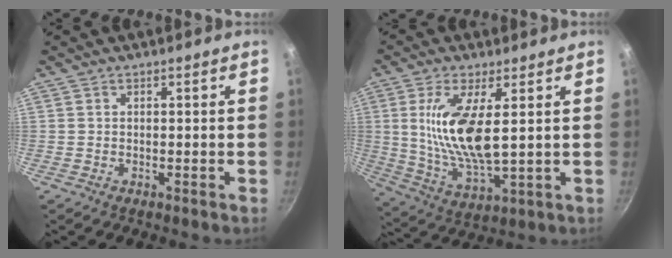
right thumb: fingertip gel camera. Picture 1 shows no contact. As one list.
[{"total": 13.5, "force": [2.9, 4.6, 12.3], "torque": [-0.246, -0.021, 0.061]}]